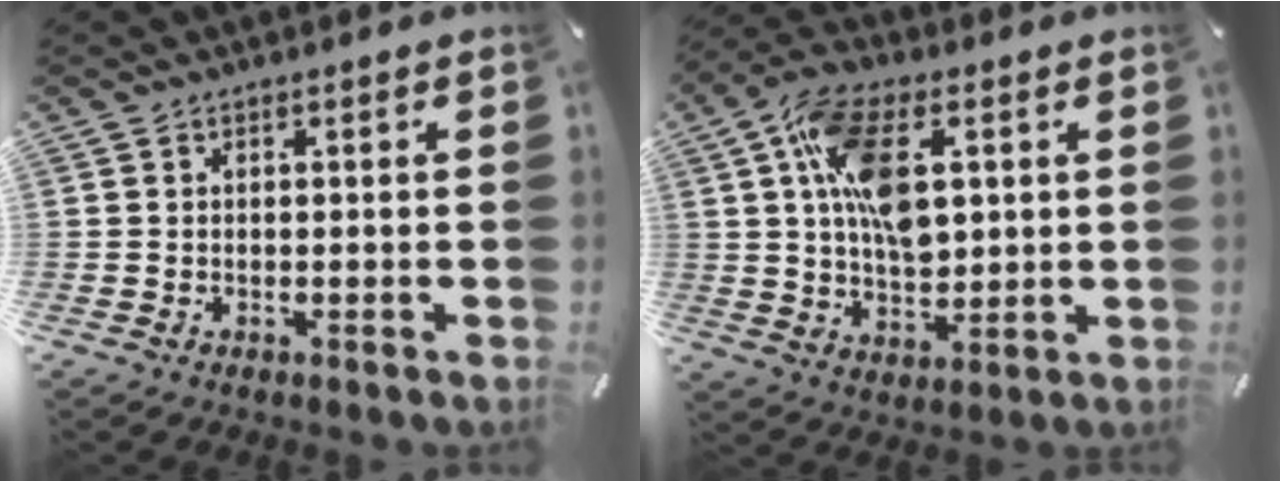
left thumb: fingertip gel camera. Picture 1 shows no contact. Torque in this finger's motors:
{"motor_torque": [1.79, 3.21, 1.52, -1.25, 0.67]}